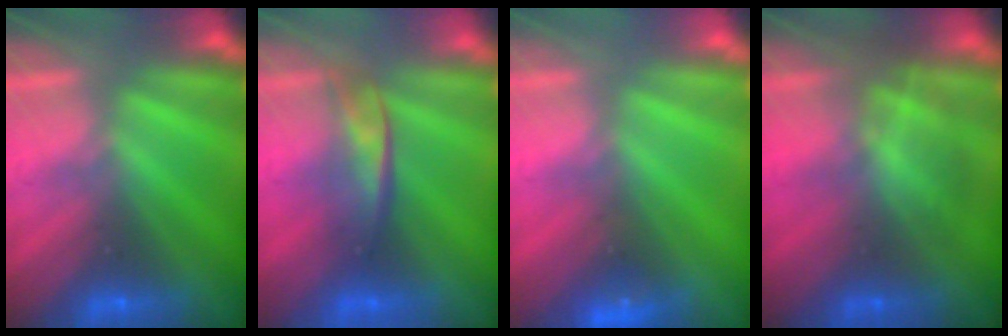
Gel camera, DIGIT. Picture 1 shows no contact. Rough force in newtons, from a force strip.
{"total": 2.2}
{"total": 4.5}
{"total": 2.9}